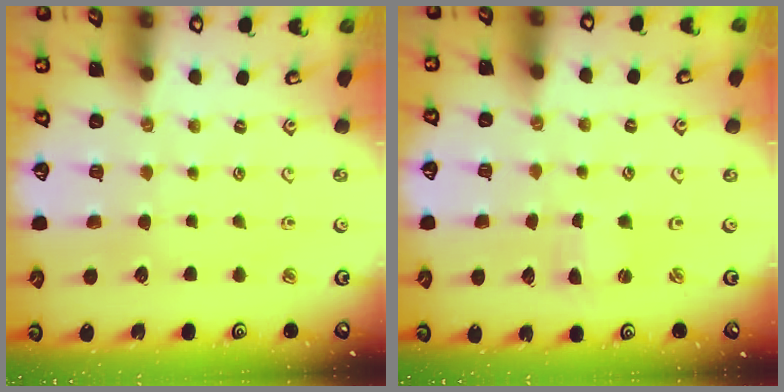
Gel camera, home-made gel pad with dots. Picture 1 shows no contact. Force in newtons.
{"total": 0.7, "press": 0.7, "slide": 0.2}